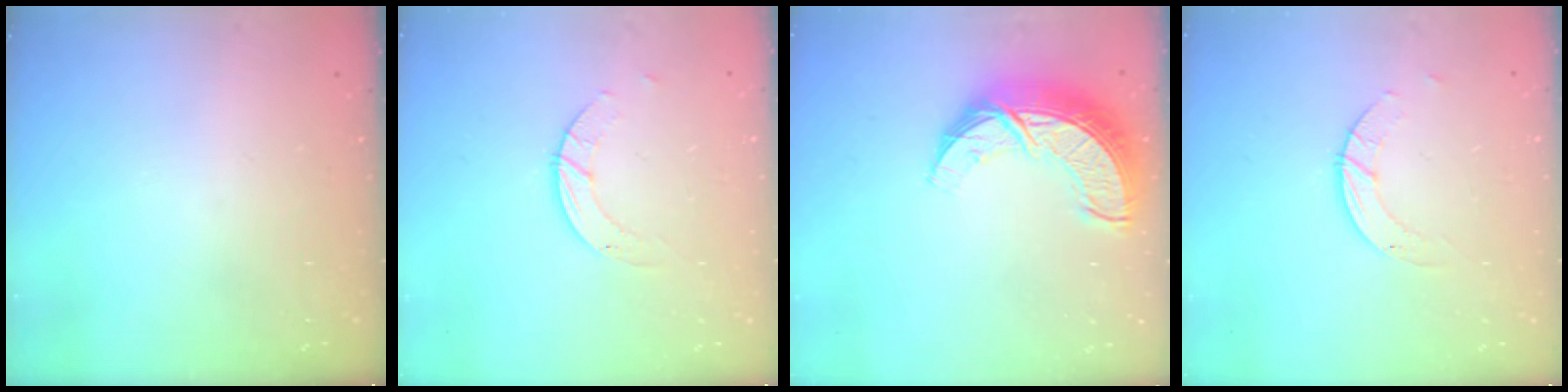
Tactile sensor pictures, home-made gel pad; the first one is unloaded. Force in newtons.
{"total": 2.8, "press": 2.8, "slide": 0.3}
{"total": 14.4, "press": 14.4, "slide": 1.0}
{"total": 2.8, "press": 2.8, "slide": 0.3}